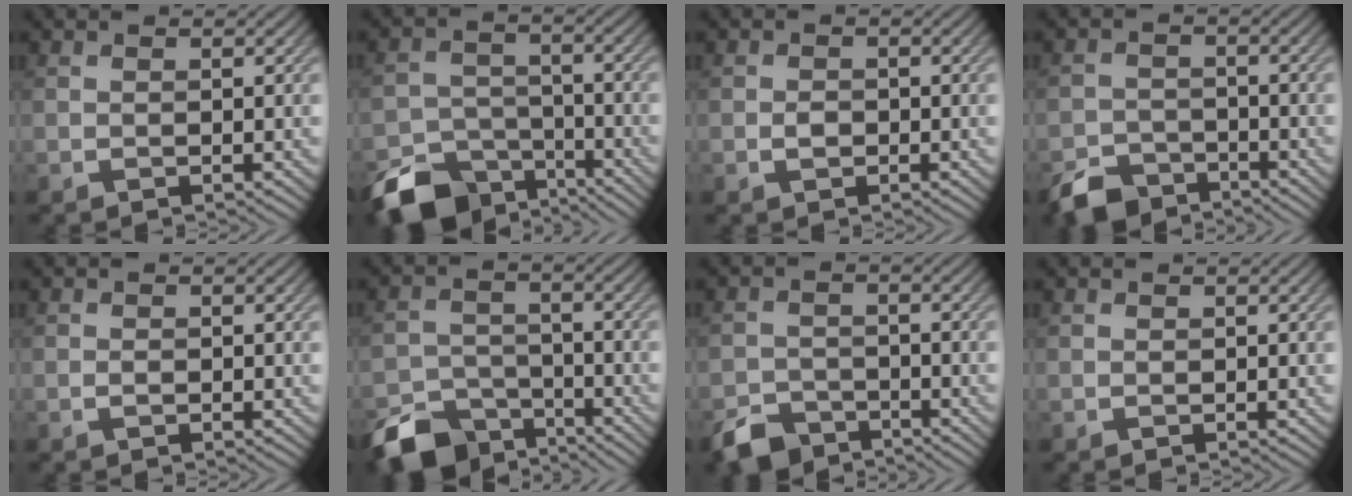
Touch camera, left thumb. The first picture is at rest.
{"total": 10.9, "force": [-7.9, 5.9, 4.7], "torque": [-0.096, -0.024, -0.137]}
{"total": 1.4, "force": [-0.5, 1.0, 0.8], "torque": [-0.015, -0.002, -0.012]}
{"total": 5.3, "force": [-4.4, 2.5, 1.7], "torque": [-0.035, -0.007, -0.089]}
{"total": 0.8, "force": [-0.4, 0.4, 0.5], "torque": [-0.012, -0.001, -0.007]}
{"total": 9.7, "force": [-7.3, 5.0, 4.0], "torque": [-0.083, -0.019, -0.131]}
{"total": 5.0, "force": [-4.1, 2.4, 1.6], "torque": [-0.033, -0.008, -0.084]}
{"total": 0.0}